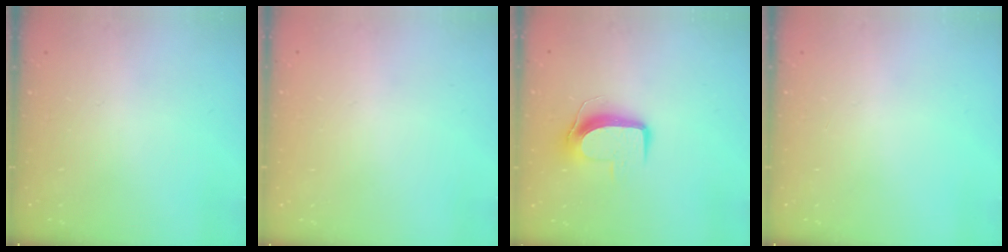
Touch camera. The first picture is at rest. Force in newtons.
{"total": 0.0}
{"total": 9.3, "press": 9.2, "slide": 0.9}
{"total": 0.0}